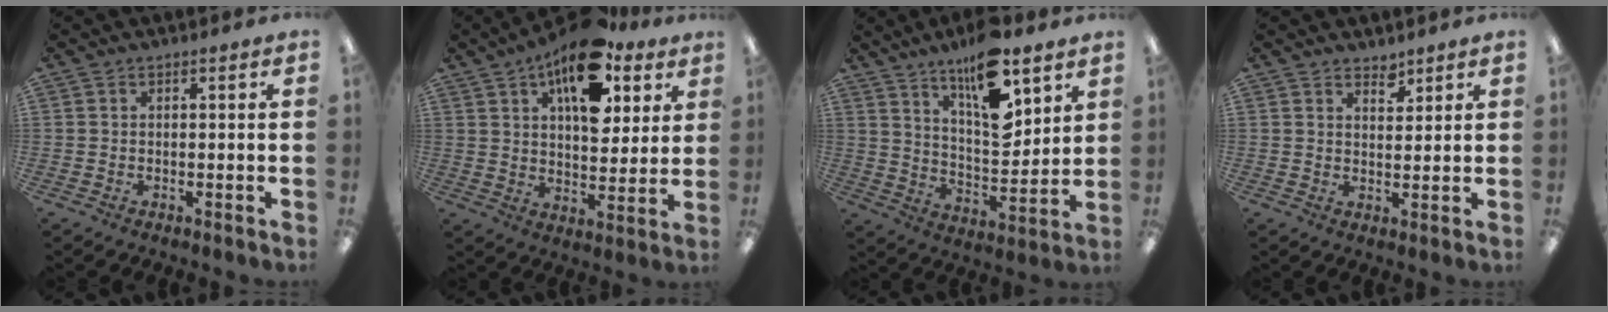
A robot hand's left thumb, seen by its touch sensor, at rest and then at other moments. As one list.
[{"total": 17.9, "force": [9.9, 9.0, 11.9], "torque": [-0.166, -0.043, 0.165]}, {"total": 16.3, "force": [11.0, 5.7, 10.6], "torque": [-0.171, -0.061, 0.185]}, {"total": 3.2, "force": [2.8, 1.3, 0.6], "torque": [0.009, -0.022, 0.048]}]